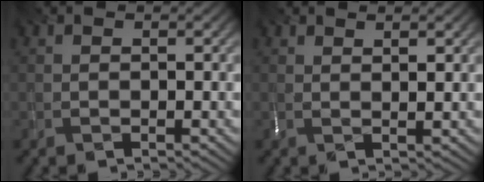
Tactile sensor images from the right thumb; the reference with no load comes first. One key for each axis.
{"total": 2.0, "fx": 1.3, "fy": 0.2, "fz": 1.5, "tx": -0.029, "ty": 0.000, "tz": 0.026}